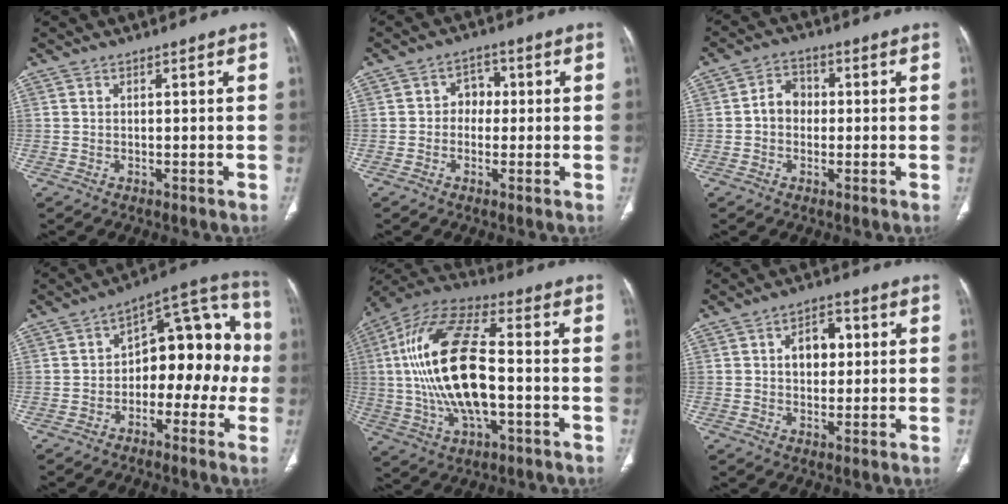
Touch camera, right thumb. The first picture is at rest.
{"total": 4.0, "force": [-0.1, 3.4, 2.2], "torque": [-0.003, 0.014, -0.012]}
{"total": 5.0, "force": [-0.2, 4.1, 2.8], "torque": [-0.029, 0.017, -0.014]}
{"total": 16.3, "force": [-1.9, 9.8, 13.0], "torque": [-0.116, 0.062, -0.040]}
{"total": 21.7, "force": [-0.7, 9.8, 19.4], "torque": [-0.393, 0.023, -0.014]}
{"total": 7.2, "force": [1.3, 4.9, 5.1], "torque": [-0.053, 0.011, 0.017]}